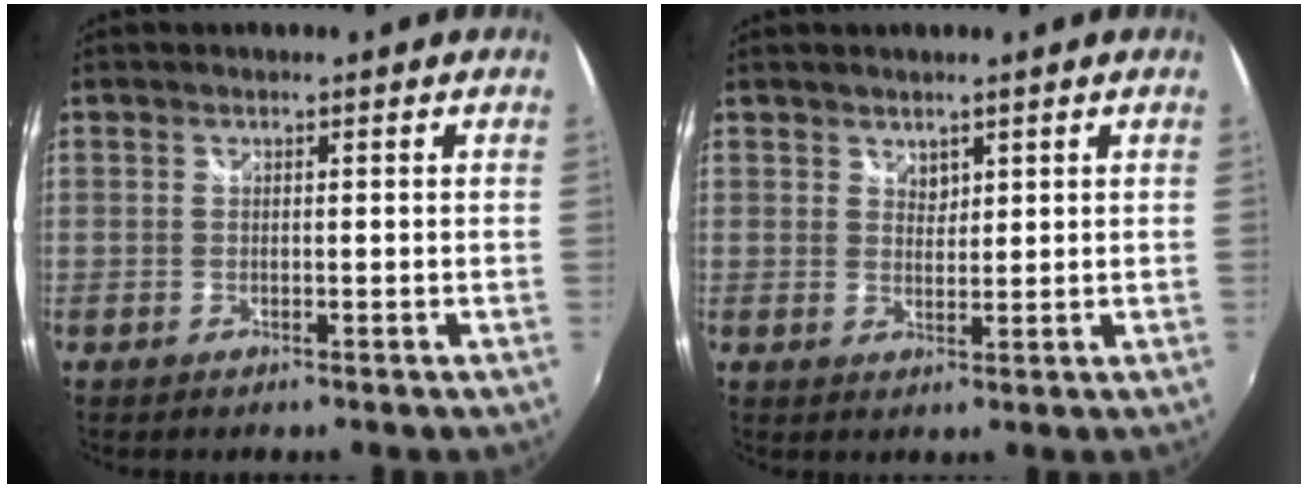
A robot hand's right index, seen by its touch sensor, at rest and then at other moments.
{"total": 1.8, "force": [1.4, 1.1, 0.4], "torque": [-0.002, 0.000, 0.025]}